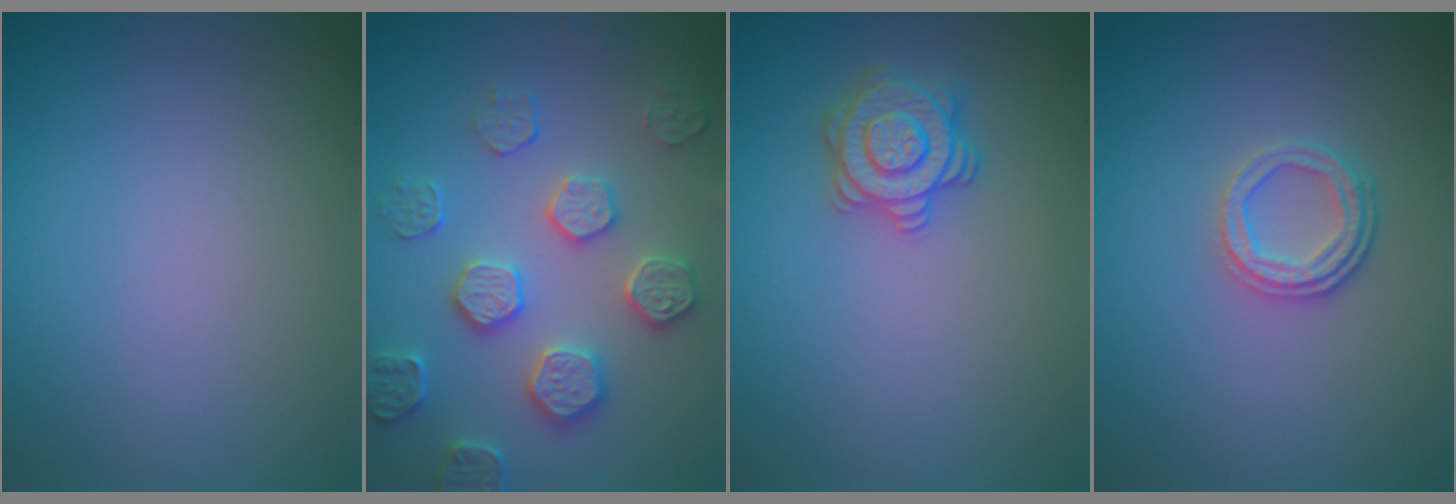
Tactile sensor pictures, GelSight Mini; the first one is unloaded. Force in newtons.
{"total": 4.5, "press": 4.2, "slide": 1.7}
{"total": 3.1, "press": 3.0, "slide": 0.6}
{"total": 2.6, "press": 2.3, "slide": 1.3}